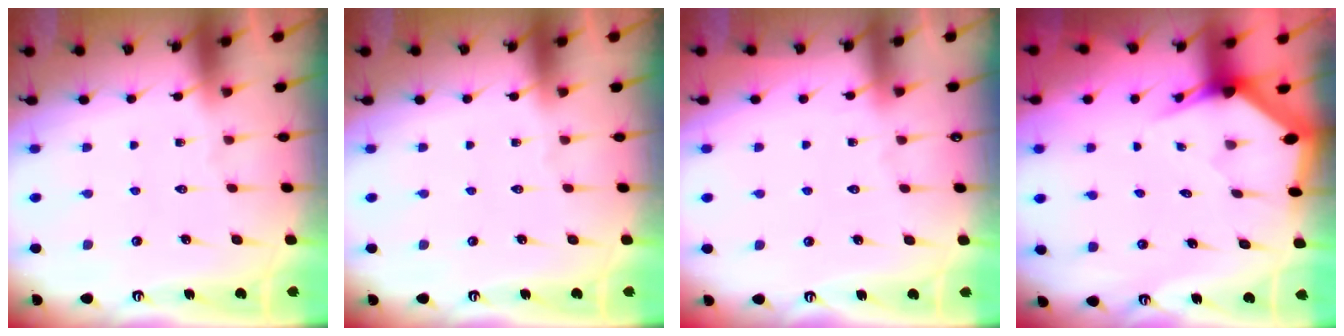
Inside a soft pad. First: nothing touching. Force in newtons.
{"total": 0.0}
{"total": 3.2, "press": 3.2, "slide": 0.6}
{"total": 3.3, "press": 3.3, "slide": 0.2}